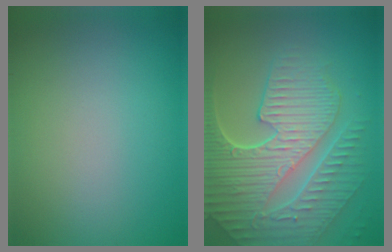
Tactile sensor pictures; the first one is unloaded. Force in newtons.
{"total": 9.4, "press": 6.4, "slide": 6.9}